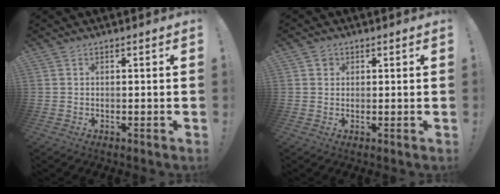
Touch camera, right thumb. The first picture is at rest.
{"total": 2.1, "force": [1.0, 1.8, 0.3], "torque": [-0.004, -0.001, 0.018]}